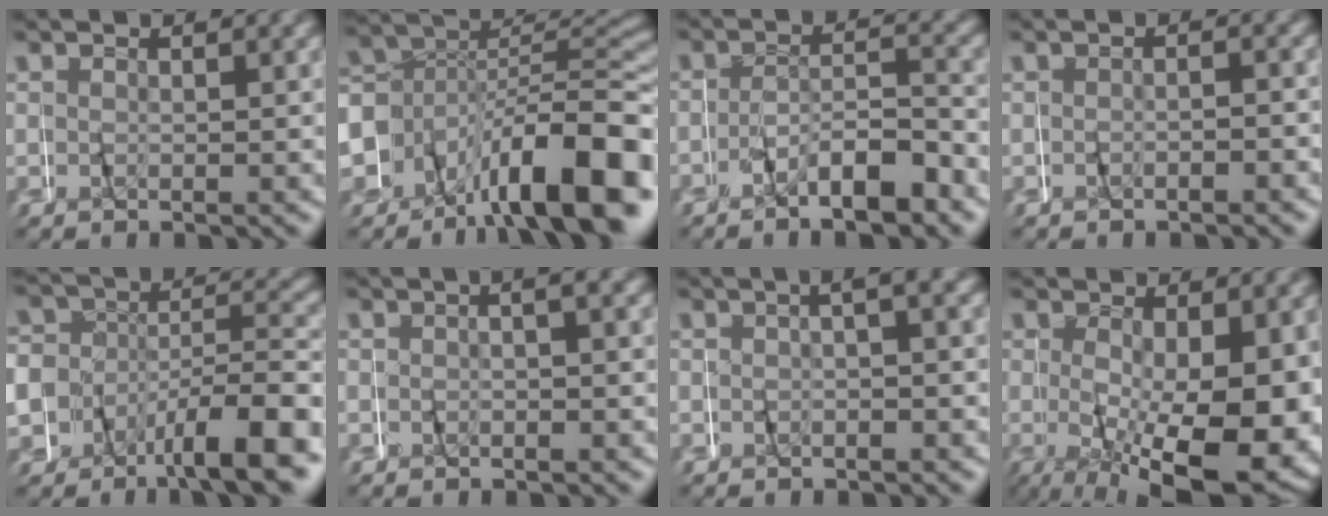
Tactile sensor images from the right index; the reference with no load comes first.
{"total": 14.7, "force": [-5.5, 10.0, 9.3], "torque": [-0.168, -0.013, -0.093]}
{"total": 4.7, "force": [-4.0, 1.3, 2.2], "torque": [-0.029, 0.009, -0.076]}
{"total": 1.3, "force": [-1.2, 0.2, 0.3], "torque": [-0.008, 0.009, -0.025]}
{"total": 9.5, "force": [-3.8, 6.9, 5.3], "torque": [-0.108, -0.008, -0.068]}
{"total": 0.7, "force": [-0.5, -0.2, 0.4], "torque": [-0.007, 0.008, -0.012]}
{"total": 1.3, "force": [-0.6, -0.2, 1.2], "torque": [-0.015, 0.014, -0.016]}
{"total": 11.5, "force": [-3.1, 4.7, 10.0], "torque": [-0.147, -0.029, -0.030]}